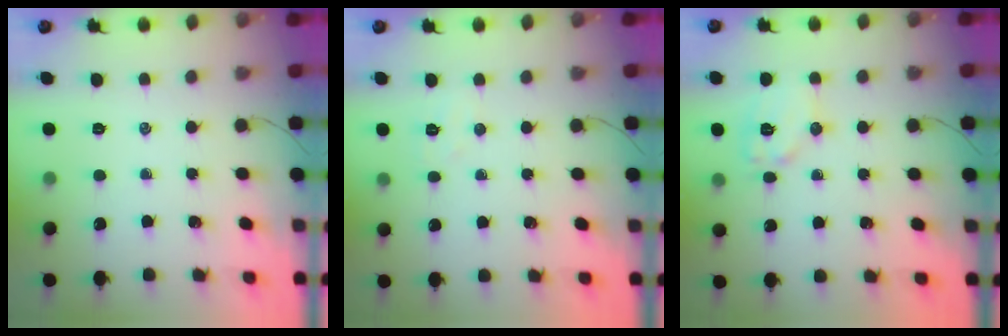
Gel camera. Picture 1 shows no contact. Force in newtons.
{"total": 3.8, "press": 3.7, "slide": 0.8}
{"total": 8.9, "press": 8.9, "slide": 0.1}